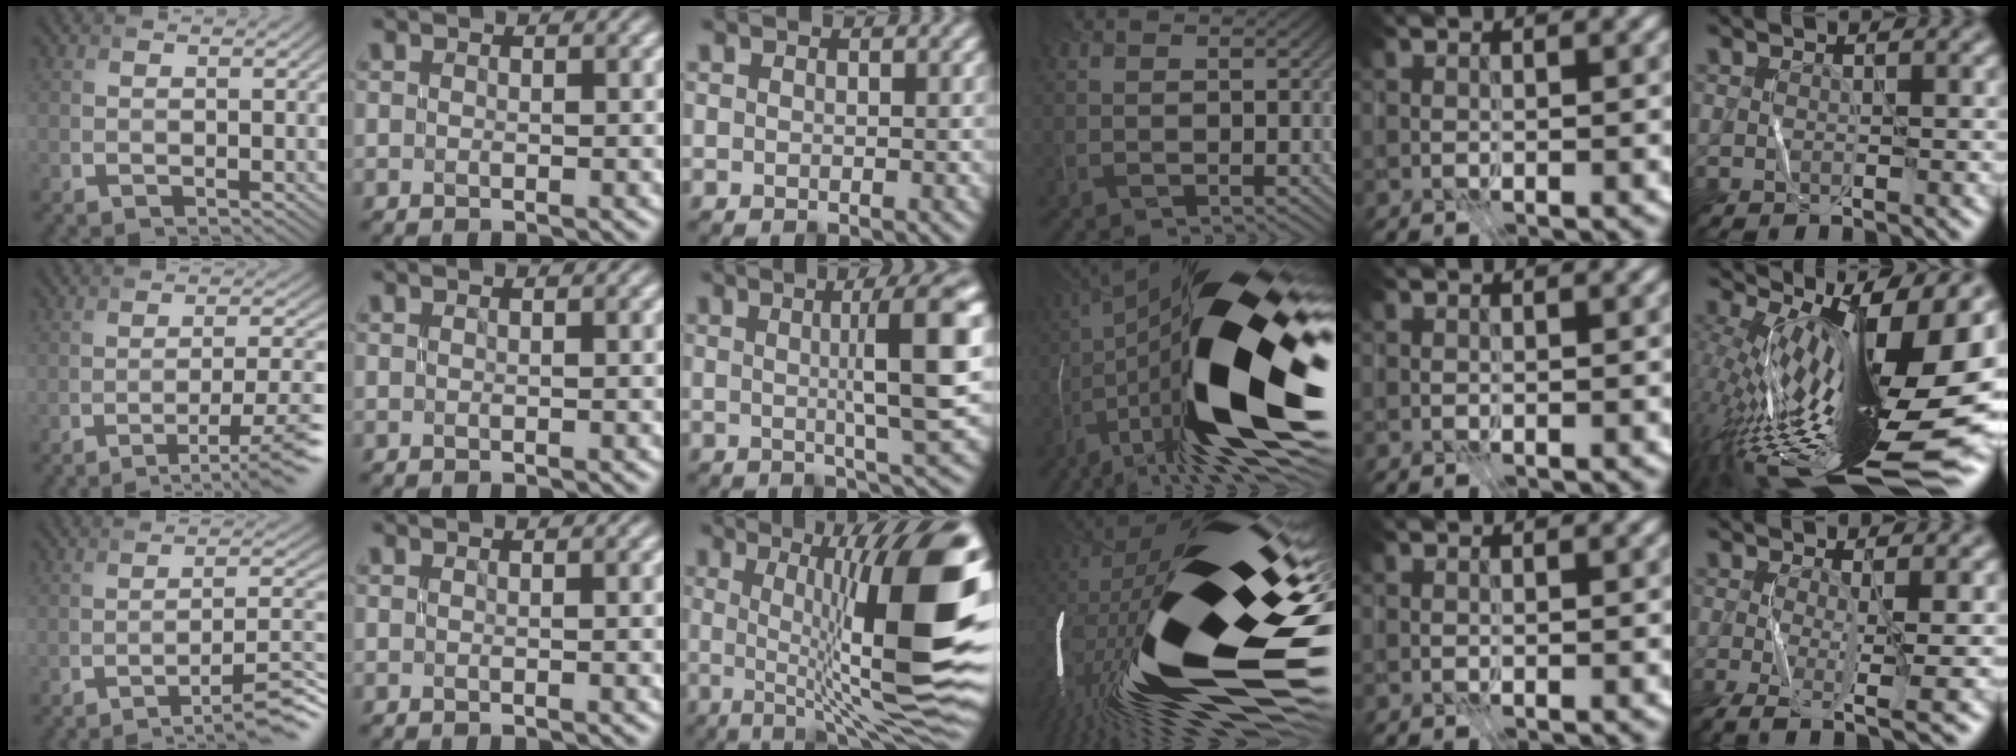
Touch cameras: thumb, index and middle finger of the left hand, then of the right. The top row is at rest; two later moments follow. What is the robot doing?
{"motion": "open", "object": "stapler"}